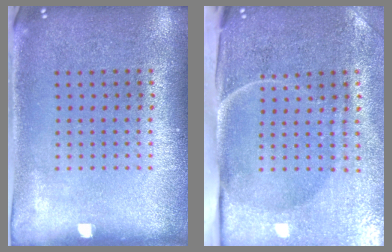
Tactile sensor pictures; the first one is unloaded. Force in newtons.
{"total": 4.9, "press": 4.0, "slide": 3.0}